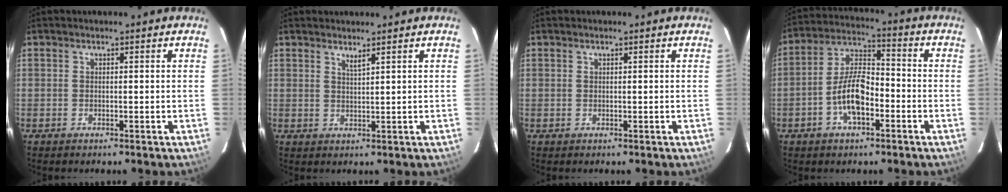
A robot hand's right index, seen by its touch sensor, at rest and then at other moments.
{"total": 1.6, "force": [1.3, -0.1, 0.9], "torque": [-0.017, -0.002, 0.023]}
{"total": 0.0}
{"total": 9.7, "force": [-3.7, 4.3, 7.8], "torque": [-0.160, 0.016, -0.065]}